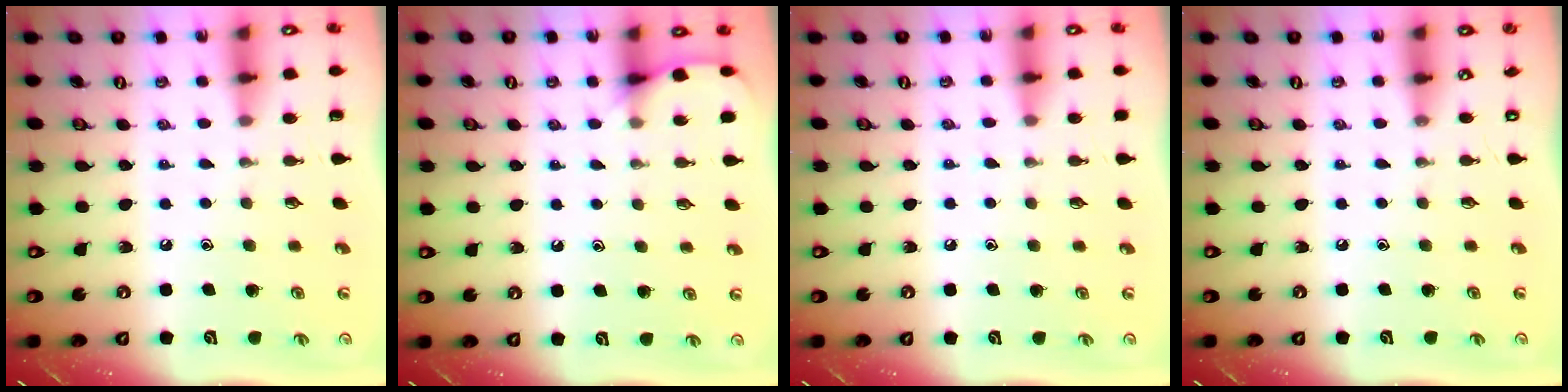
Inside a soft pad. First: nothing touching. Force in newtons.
{"total": 5.7, "press": 5.7, "slide": 0.7}
{"total": 4.0, "press": 4.0, "slide": 0.6}
{"total": 0.0}